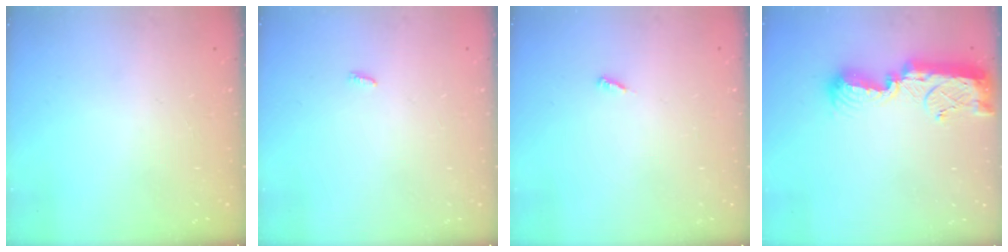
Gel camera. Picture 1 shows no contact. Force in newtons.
{"total": 2.3, "press": 2.3, "slide": 0.3}
{"total": 2.5, "press": 2.5, "slide": 0.1}
{"total": 11.9, "press": 11.9, "slide": 0.5}